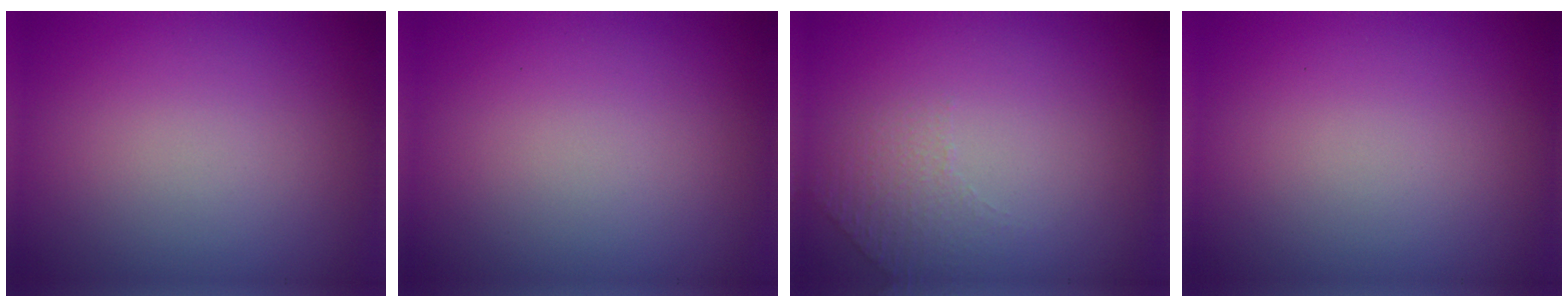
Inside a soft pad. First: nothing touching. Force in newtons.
{"total": 0.0}
{"total": 1.3, "press": 0.8, "slide": 1.1}
{"total": 0.0}